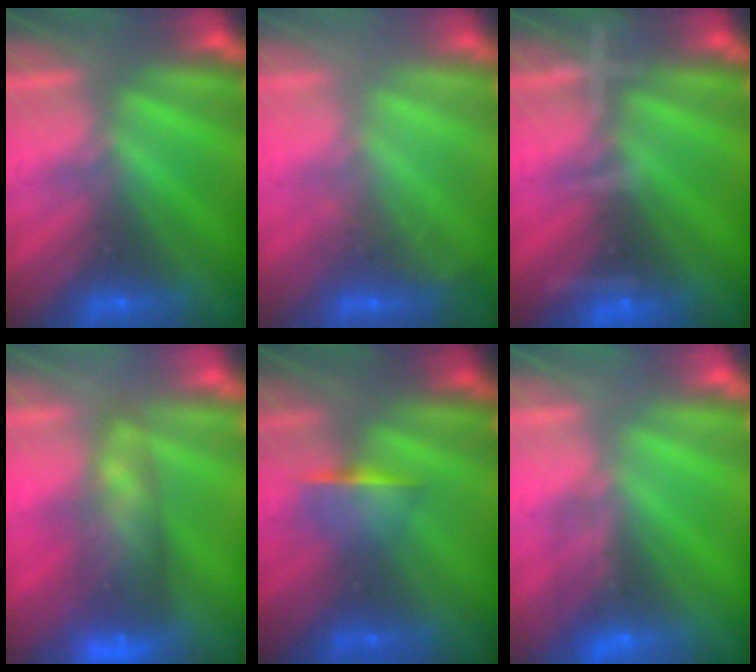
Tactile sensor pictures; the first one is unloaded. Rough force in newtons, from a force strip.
{"total": 2.2}
{"total": 7.9}
{"total": 7.8}
{"total": 1.2}
{"total": 1.2}